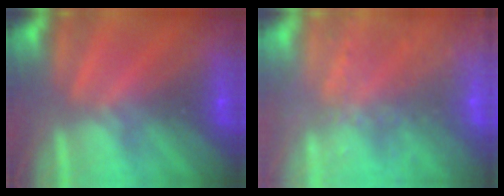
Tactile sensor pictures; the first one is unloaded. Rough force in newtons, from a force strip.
{"total": 6.0}